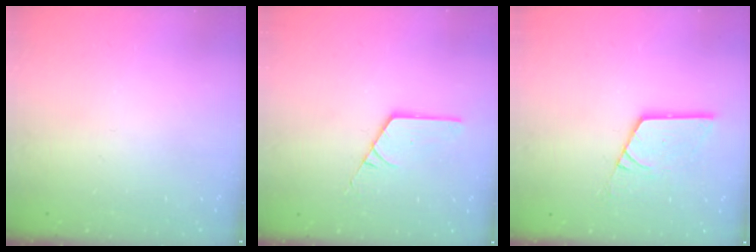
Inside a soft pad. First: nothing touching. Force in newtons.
{"total": 2.6, "press": 2.6, "slide": 0.2}
{"total": 10.1, "press": 10.1, "slide": 1.1}